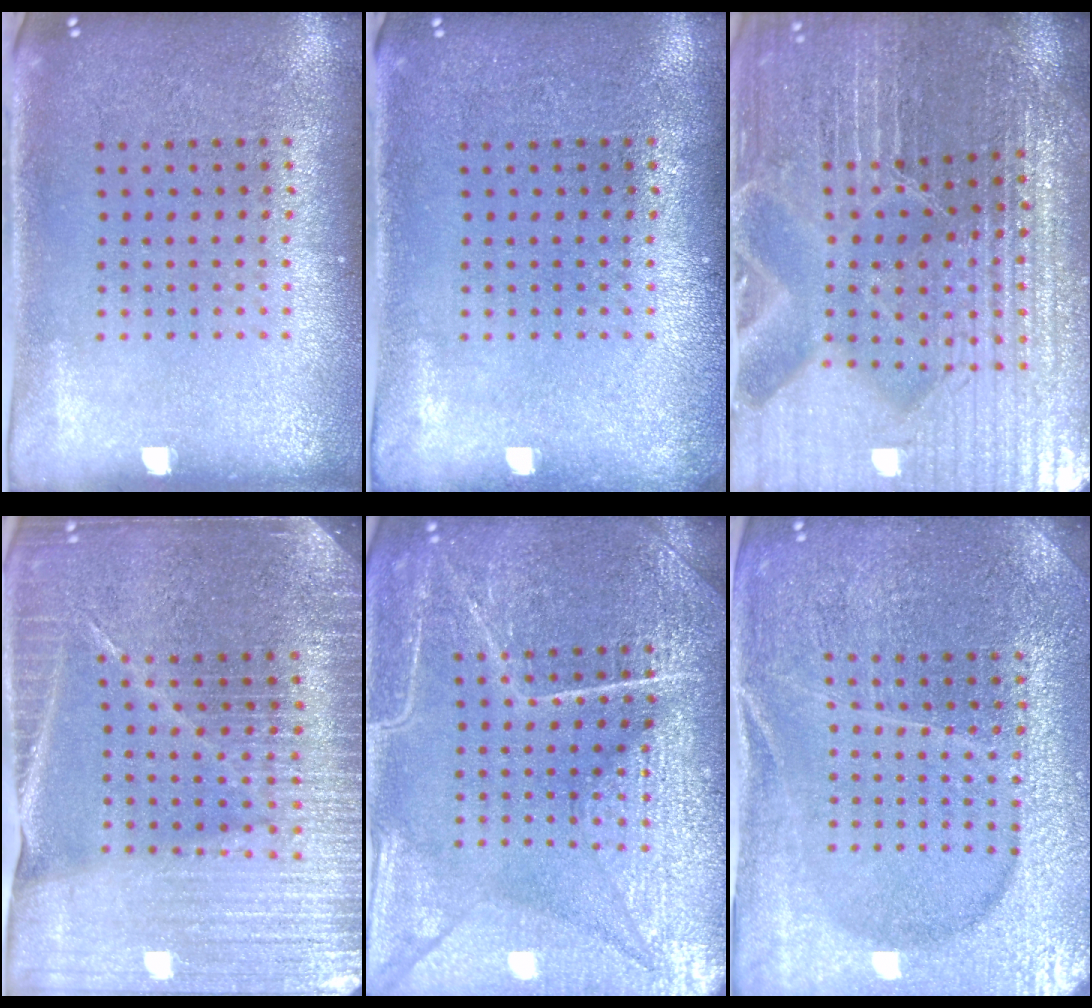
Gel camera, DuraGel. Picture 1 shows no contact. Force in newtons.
{"total": 0.6, "press": 0.6, "slide": 0.2}
{"total": 5.3, "press": 5.1, "slide": 1.7}
{"total": 4.7, "press": 4.4, "slide": 1.8}
{"total": 7.1, "press": 7.1, "slide": 0.9}
{"total": 4.4, "press": 4.2, "slide": 1.4}